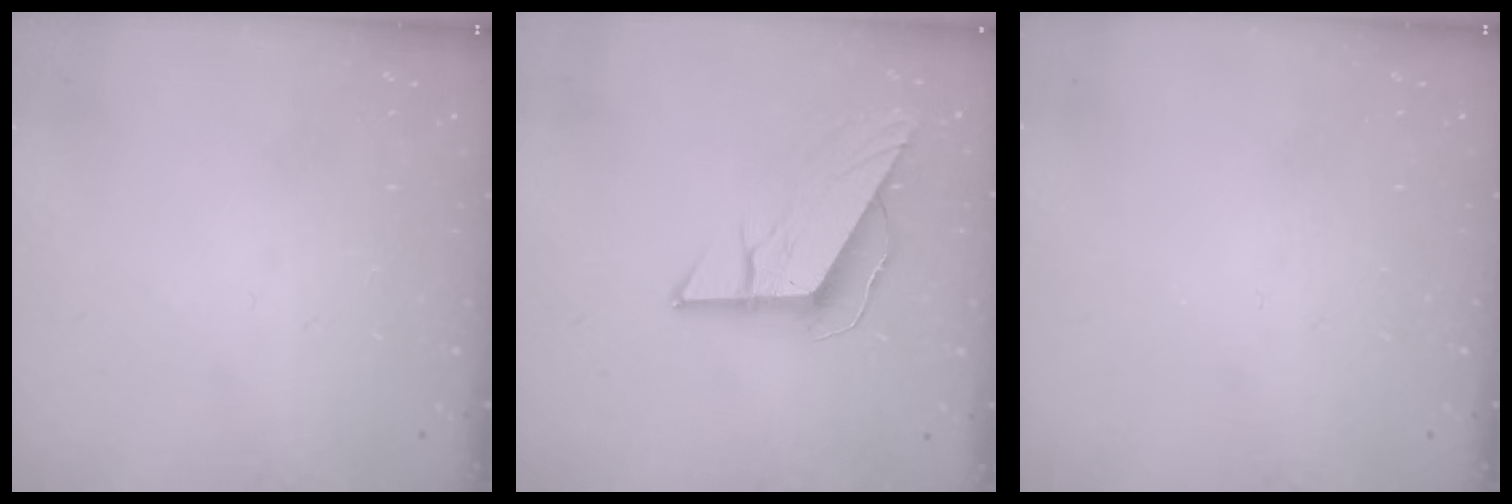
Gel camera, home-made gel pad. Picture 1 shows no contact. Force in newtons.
{"total": 9.1, "press": 9.1, "slide": 0.7}
{"total": 0.0}